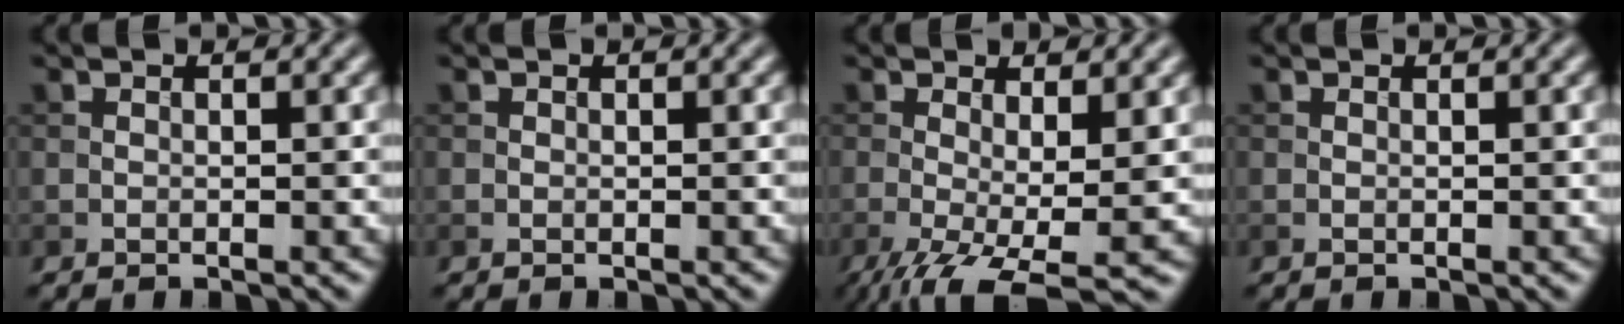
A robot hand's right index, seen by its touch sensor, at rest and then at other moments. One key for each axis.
{"total": 0.0}
{"total": 7.1, "fx": -2.7, "fy": 2.0, "fz": 6.3, "tx": -0.124, "ty": -0.023, "tz": -0.042}
{"total": 0.0}